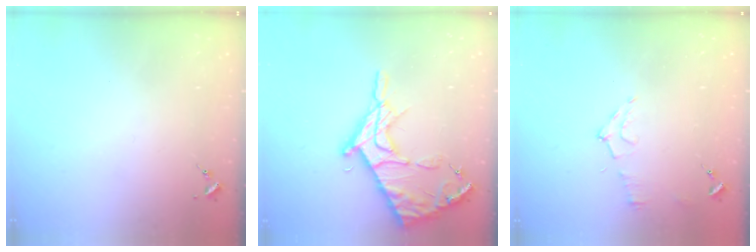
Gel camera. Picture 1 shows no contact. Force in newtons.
{"total": 16.8, "press": 16.8, "slide": 1.3}
{"total": 7.4, "press": 7.4, "slide": 0.7}